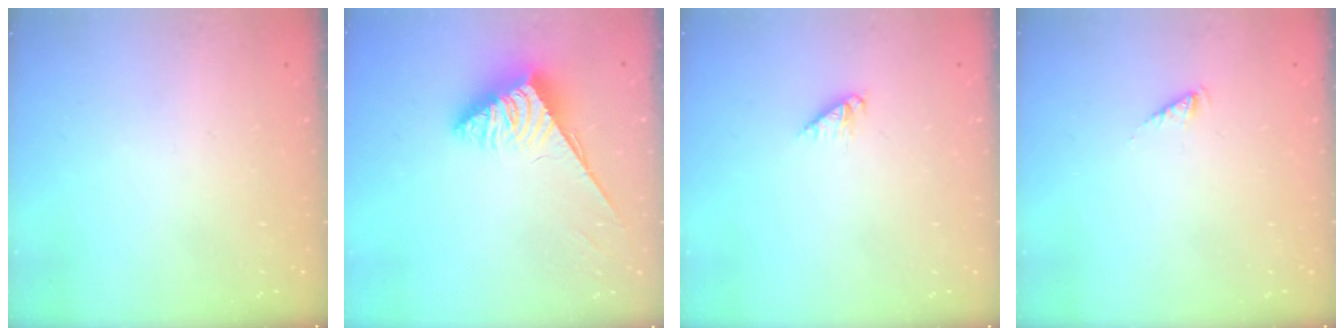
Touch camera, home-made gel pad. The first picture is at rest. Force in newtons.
{"total": 3.7, "press": 3.6, "slide": 0.6}
{"total": 2.7, "press": 2.7, "slide": 0.4}
{"total": 0.8, "press": 0.8, "slide": 0.2}